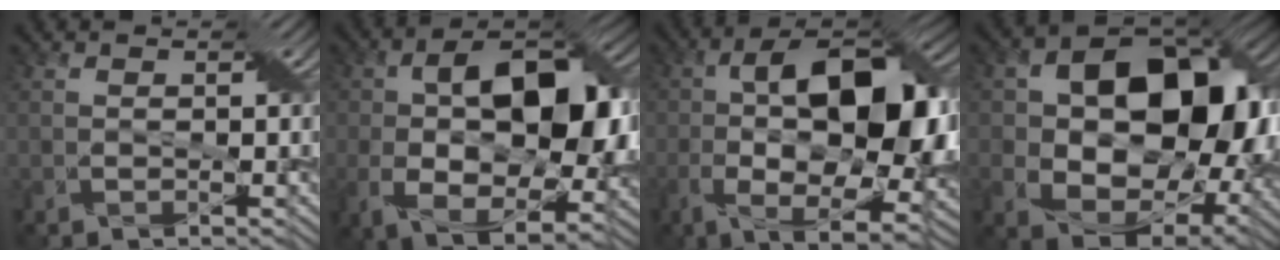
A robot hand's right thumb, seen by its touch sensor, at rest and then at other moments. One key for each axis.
{"total": 15.5, "fx": 0.2, "fy": 8.9, "fz": 12.7, "tx": -0.209, "ty": -0.006, "tz": -0.004}
{"total": 17.7, "fx": -1.1, "fy": 8.7, "fz": 15.3, "tx": -0.243, "ty": 0.004, "tz": -0.024}
{"total": 17.0, "fx": 1.0, "fy": 11.9, "fz": 12.1, "tx": -0.193, "ty": -0.024, "tz": 0.026}